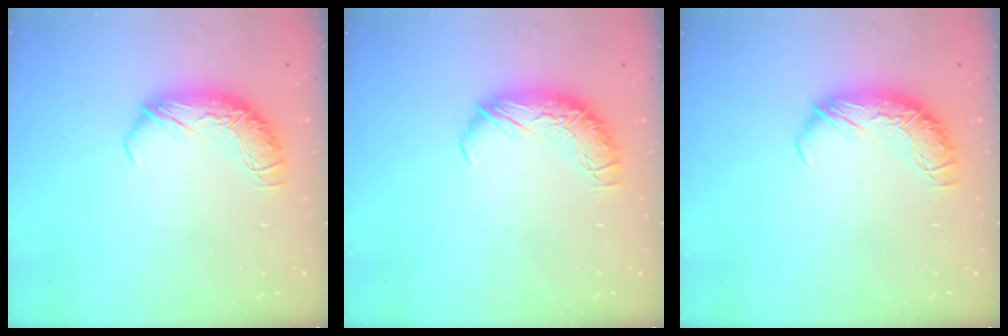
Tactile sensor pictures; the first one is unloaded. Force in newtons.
{"total": 0.0}
{"total": 0.0}